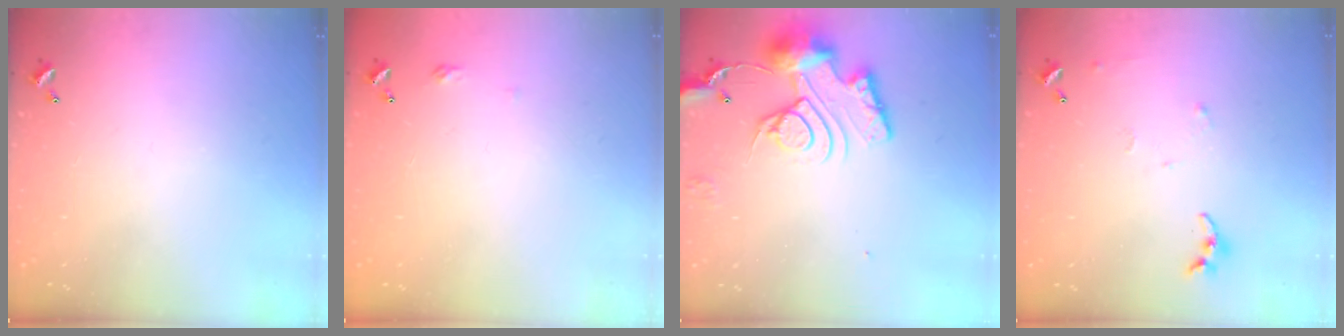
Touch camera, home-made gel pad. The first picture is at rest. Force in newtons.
{"total": 2.7, "press": 2.6, "slide": 0.4}
{"total": 13.9, "press": 13.8, "slide": 1.6}
{"total": 7.5, "press": 7.5, "slide": 0.6}